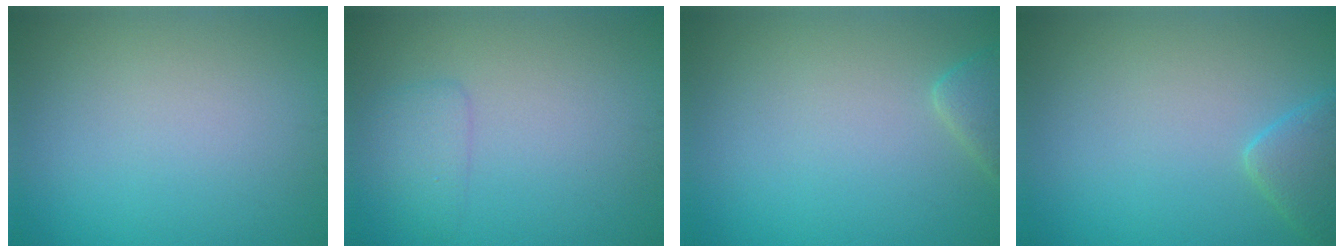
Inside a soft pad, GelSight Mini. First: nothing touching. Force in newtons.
{"total": 1.7, "press": 1.7, "slide": 0.1}
{"total": 1.8, "press": 1.8, "slide": 0.2}
{"total": 2.6, "press": 2.6, "slide": 0.2}